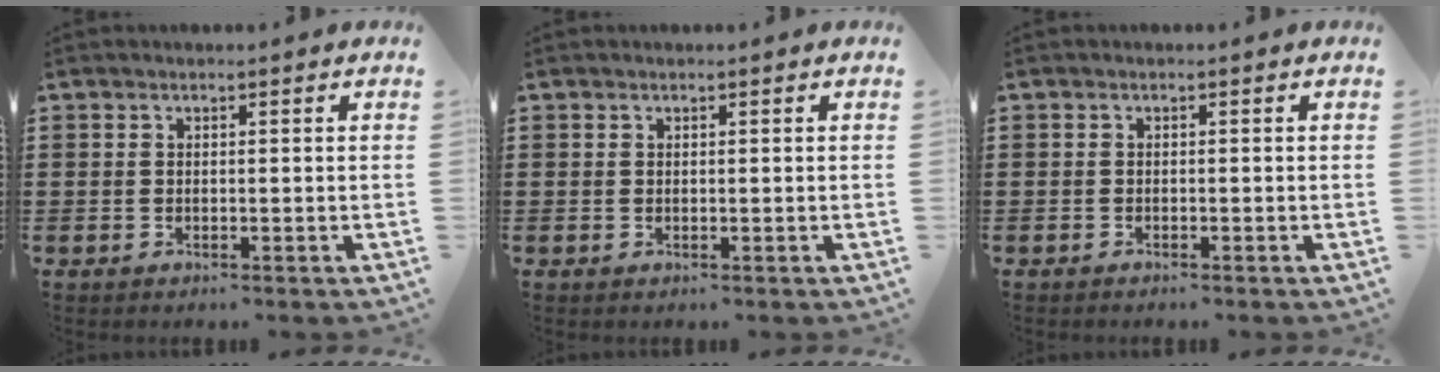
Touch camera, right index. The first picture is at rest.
{"total": 0.0}
{"total": 0.5, "force": [-0.5, 0.1, 0.0], "torque": [-0.002, 0.000, -0.011]}